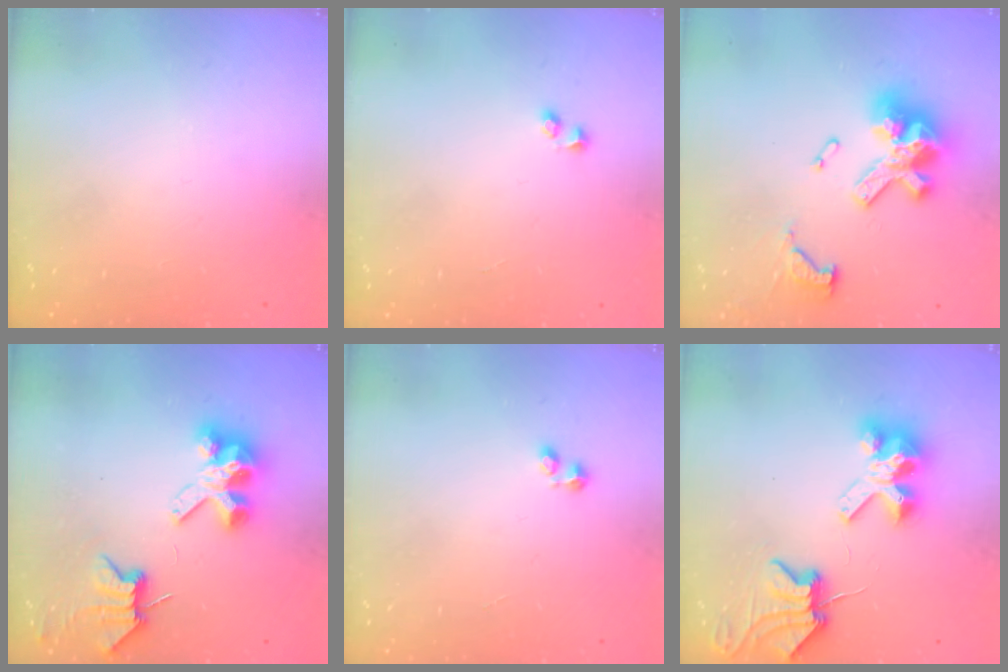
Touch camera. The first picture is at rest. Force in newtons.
{"total": 1.9, "press": 1.8, "slide": 0.7}
{"total": 17.2, "press": 17.2, "slide": 1.6}
{"total": 6.7, "press": 6.7, "slide": 0.7}
{"total": 1.2, "press": 1.1, "slide": 0.5}
{"total": 7.9, "press": 7.8, "slide": 1.0}